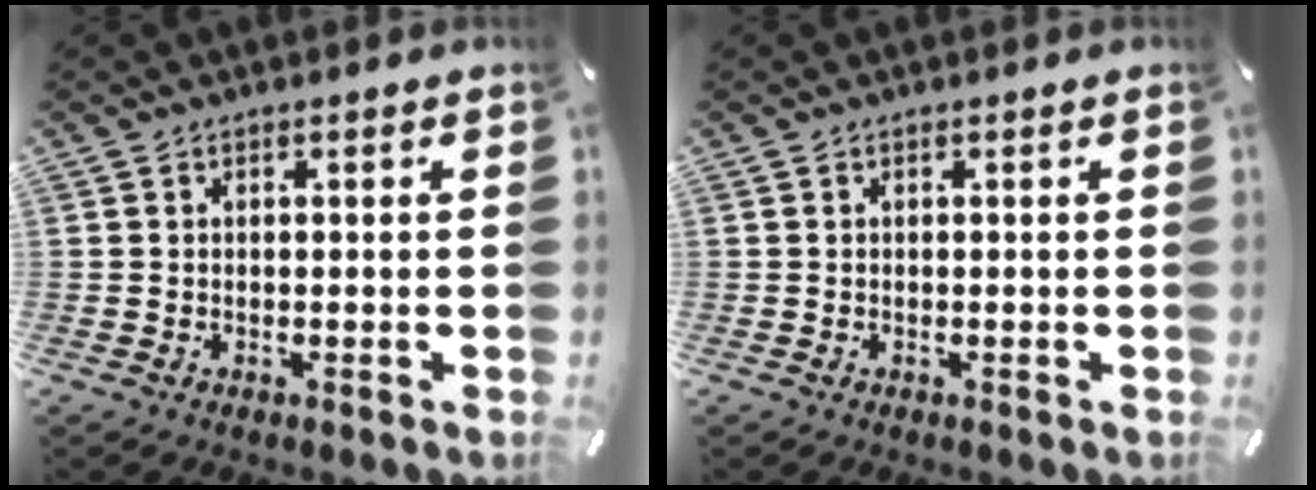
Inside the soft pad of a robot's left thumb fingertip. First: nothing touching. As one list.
[{"total": 0.0}]